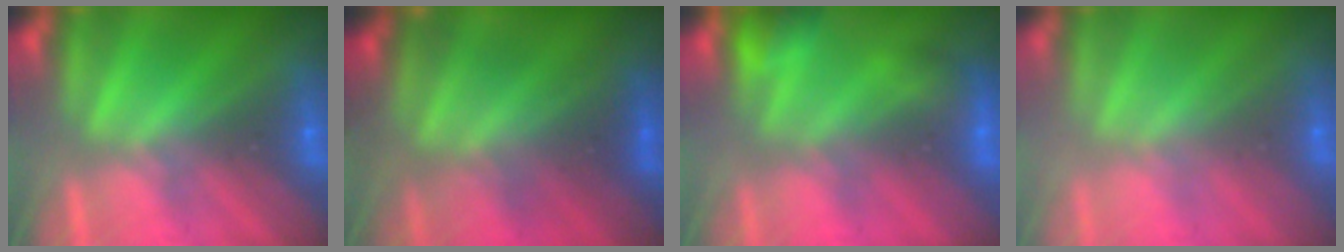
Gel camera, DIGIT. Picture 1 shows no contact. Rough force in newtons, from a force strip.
{"total": 4.7}
{"total": 4.8}
{"total": 2.8}